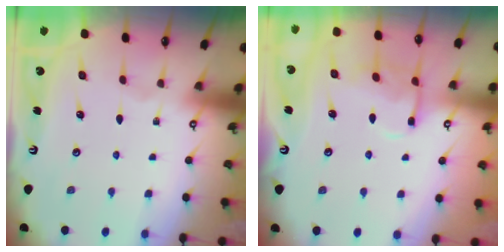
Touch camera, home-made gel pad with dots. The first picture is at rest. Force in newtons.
{"total": 8.9, "press": 8.9, "slide": 0.9}